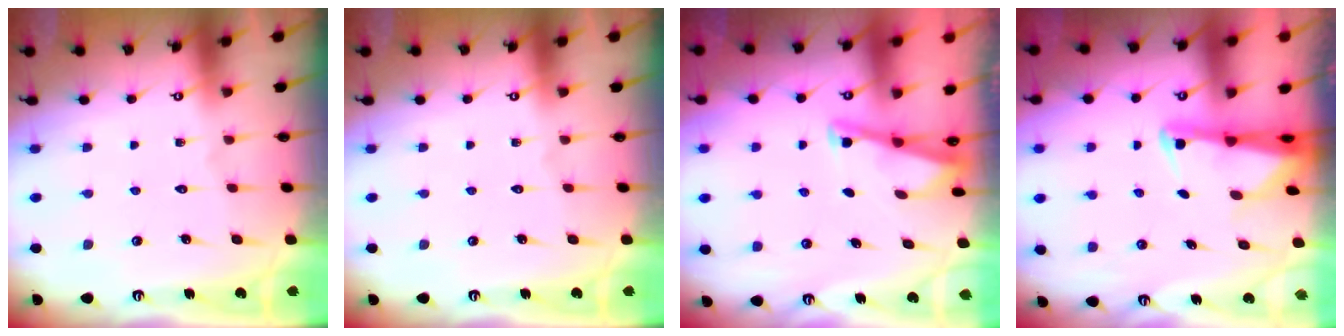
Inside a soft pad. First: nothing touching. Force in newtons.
{"total": 0.0}
{"total": 2.8, "press": 2.8, "slide": 0.3}
{"total": 2.6, "press": 2.6, "slide": 0.5}